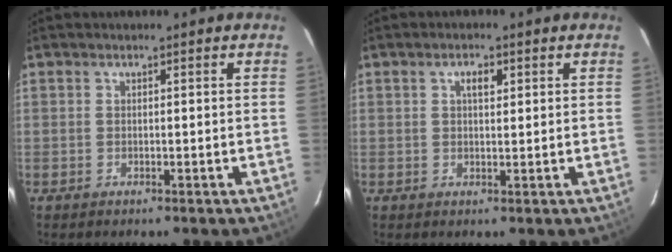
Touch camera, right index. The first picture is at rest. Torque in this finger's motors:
{"motor_torque": [0.01, 0.00, 0.05, 0.03]}